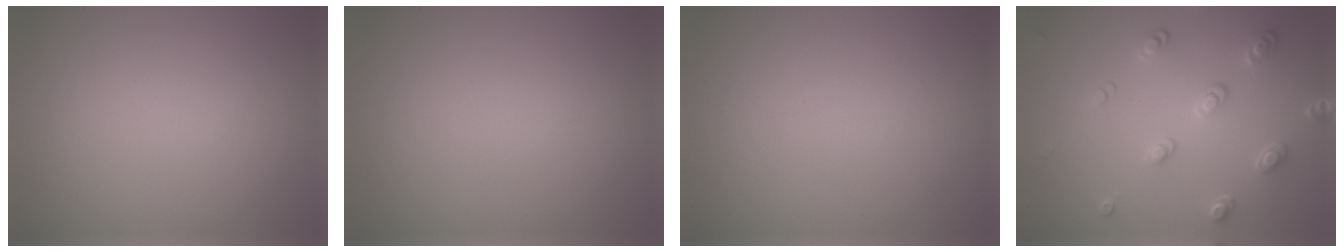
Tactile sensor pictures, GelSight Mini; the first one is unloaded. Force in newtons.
{"total": 0.0}
{"total": 0.0}
{"total": 2.8, "press": 2.5, "slide": 1.1}